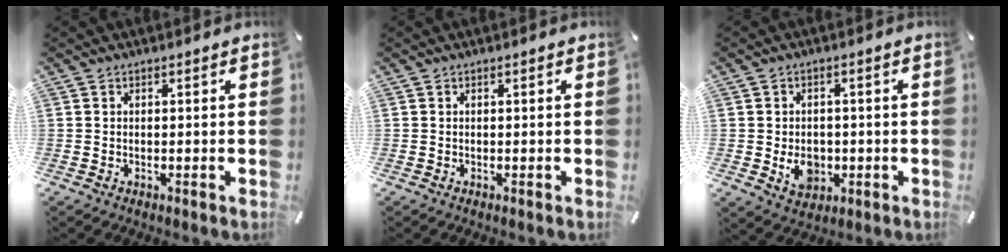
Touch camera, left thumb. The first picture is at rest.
{"total": 0.0}
{"total": 6.6, "force": [-1.1, 5.3, 3.7], "torque": [-0.062, 0.002, -0.018]}